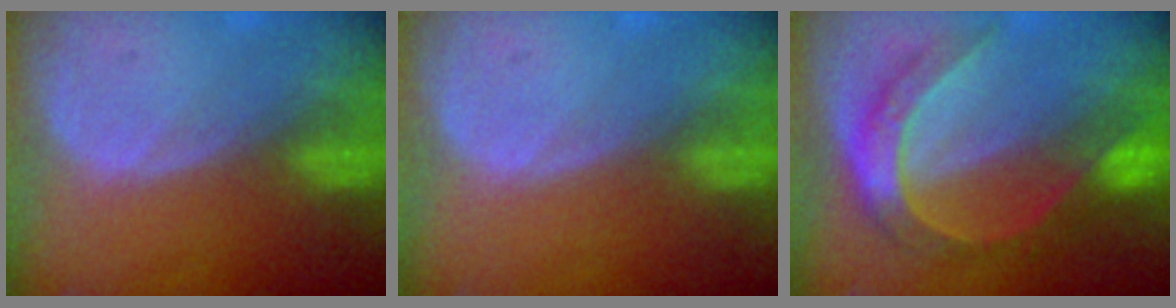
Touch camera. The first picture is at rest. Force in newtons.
{"total": 0.0}
{"total": 8.1, "press": 8.1, "slide": 0.8}